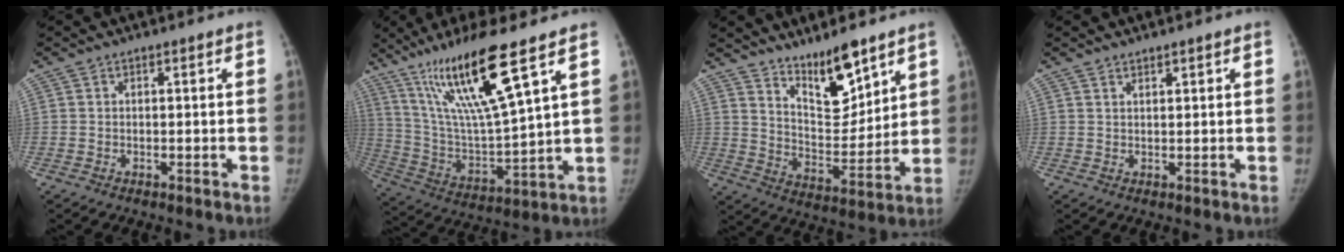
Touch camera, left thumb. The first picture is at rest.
{"total": 19.5, "force": [11.3, 1.8, 15.7], "torque": [-0.288, -0.056, 0.215]}
{"total": 11.8, "force": [8.8, 3.8, 6.9], "torque": [-0.084, -0.076, 0.163]}
{"total": 1.1, "force": [1.0, 0.3, 0.4], "torque": [-0.001, -0.007, 0.018]}